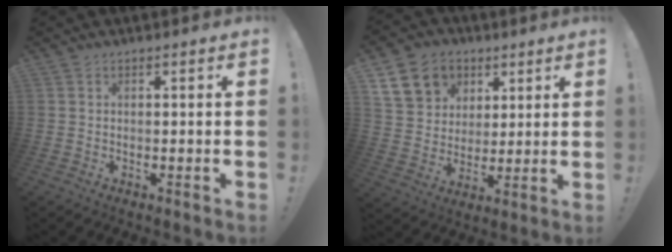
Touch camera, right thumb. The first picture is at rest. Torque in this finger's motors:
{"motor_torque": [0.47, 0.51, 0.14, 0.11, 0.25]}